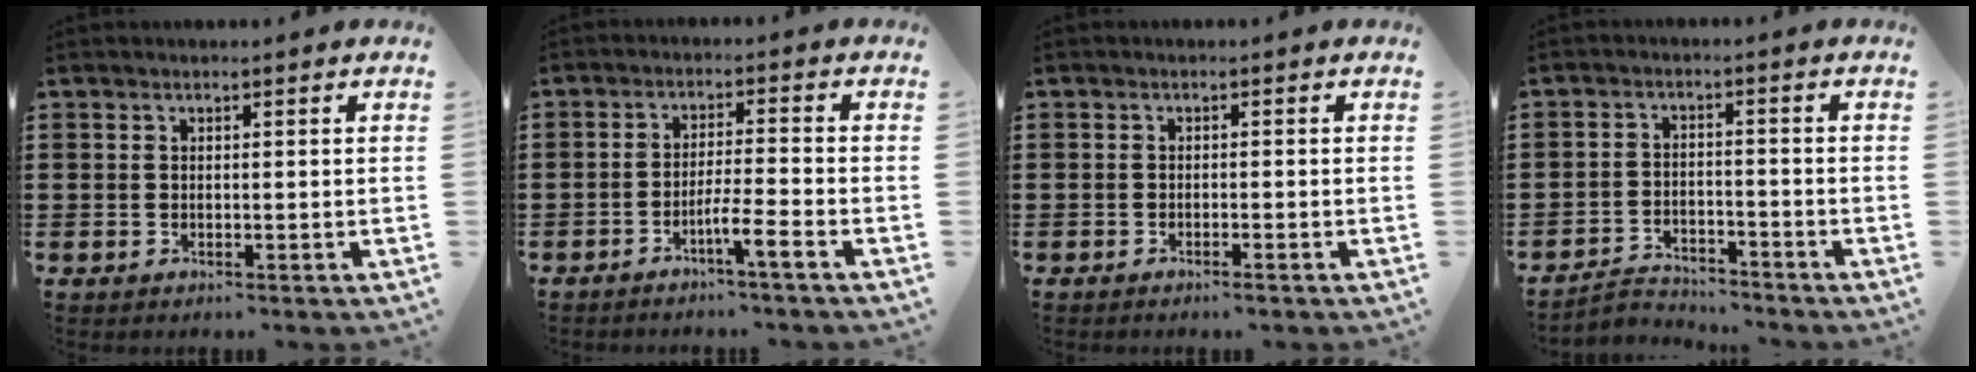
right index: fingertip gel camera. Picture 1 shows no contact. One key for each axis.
{"total": 4.3, "fx": -2.9, "fy": -0.2, "fz": 3.1, "tx": -0.062, "ty": -0.006, "tz": -0.057}
{"total": 0.9, "fx": -0.8, "fy": 0.0, "fz": 0.5, "tx": -0.010, "ty": -0.001, "tz": -0.015}
{"total": 3.1, "fx": -3.0, "fy": 0.8, "fz": 0.3, "tx": -0.020, "ty": 0.003, "tz": -0.066}